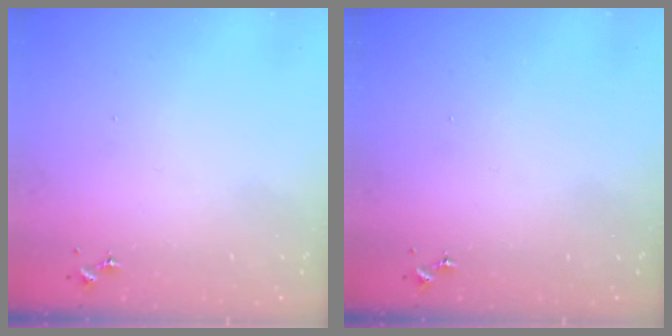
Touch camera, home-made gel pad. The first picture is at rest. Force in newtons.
{"total": 0.0}